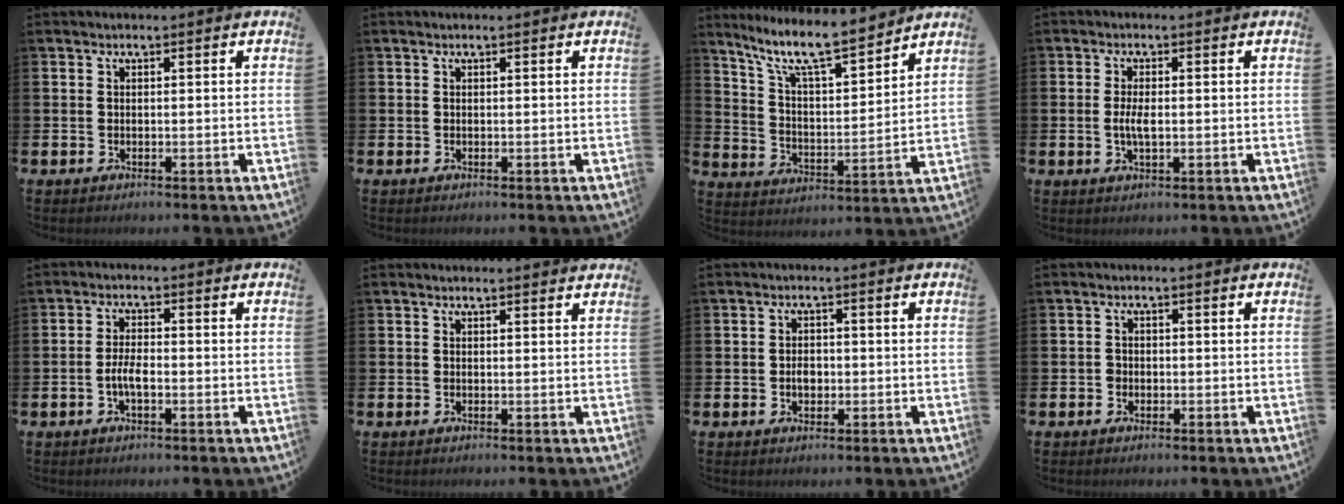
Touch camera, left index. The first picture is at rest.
{"total": 0.0}
{"total": 10.0, "force": [8.7, 1.4, 4.6], "torque": [-0.111, -0.055, 0.150]}
{"total": 2.9, "force": [-0.1, 1.1, 2.7], "torque": [-0.046, 0.001, -0.004]}
{"total": 3.0, "force": [-0.9, 1.2, 2.6], "torque": [-0.051, 0.000, -0.020]}
{"total": 0.8, "force": [0.7, 0.0, 0.1], "torque": [0.009, -0.005, 0.012]}
{"total": 2.2, "force": [-0.3, 1.6, 1.4], "torque": [-0.008, -0.002, -0.012]}
{"total": 1.2, "force": [-0.4, 1.1, 0.3], "torque": [-0.004, 0.005, -0.011]}